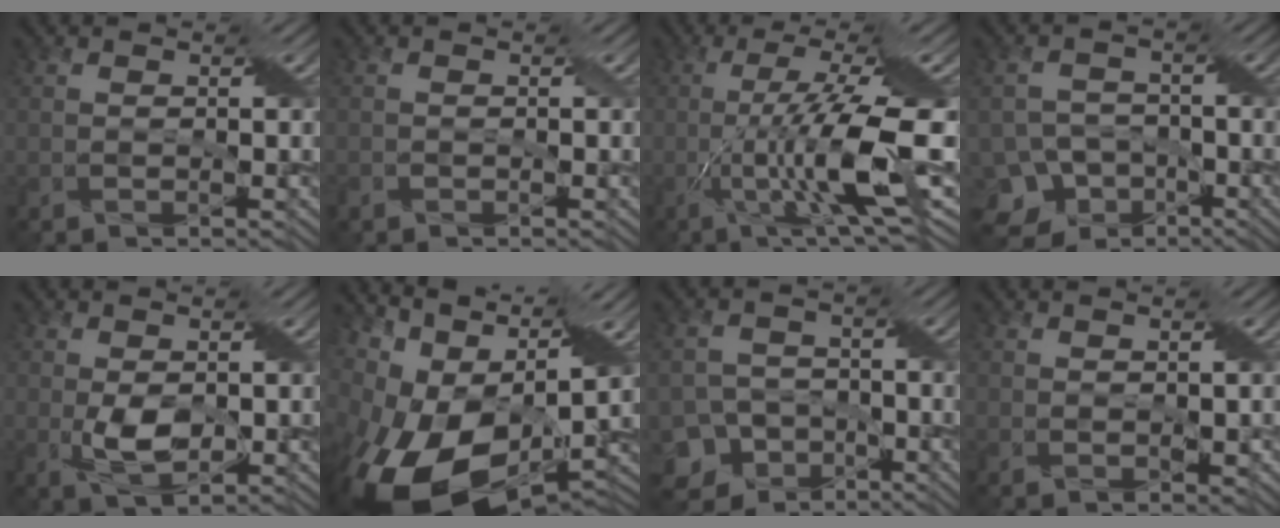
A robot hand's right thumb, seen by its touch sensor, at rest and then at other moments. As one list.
[{"total": 0.7, "force": [-0.5, 0.5, 0.1], "torque": [-0.006, -0.002, -0.011]}, {"total": 12.6, "force": [-2.9, 2.0, 12.1], "torque": [-0.203, 0.015, -0.047]}, {"total": 9.2, "force": [-6.1, 6.6, 1.9], "torque": [-0.046, -0.013, -0.102]}, {"total": 3.9, "force": [-0.2, 2.4, 3.1], "torque": [-0.068, -0.006, 0.002]}, {"total": 17.1, "force": [-1.7, 9.9, 13.8], "torque": [-0.251, -0.015, 0.003]}, {"total": 8.3, "force": [-5.2, 6.3, 1.4], "torque": [-0.032, -0.017, -0.094]}, {"total": 1.3, "force": [0.7, 0.9, 0.7], "torque": [-0.016, -0.005, 0.020]}]